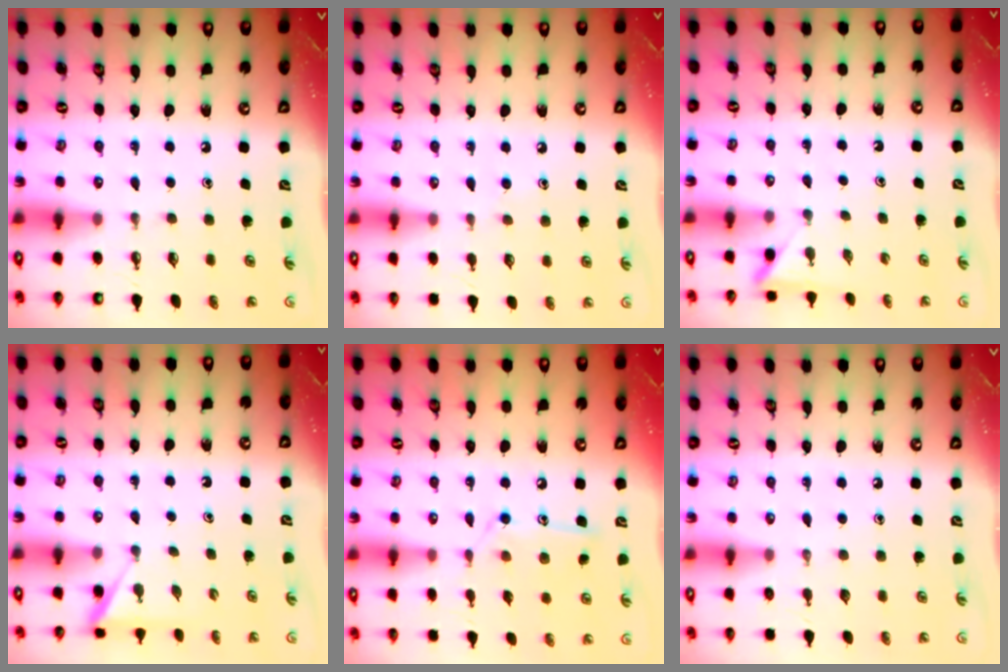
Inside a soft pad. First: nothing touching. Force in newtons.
{"total": 5.9, "press": 5.8, "slide": 0.7}
{"total": 2.5, "press": 2.5, "slide": 0.3}
{"total": 2.7, "press": 2.7, "slide": 0.2}
{"total": 10.9, "press": 10.8, "slide": 0.6}
{"total": 0.0}